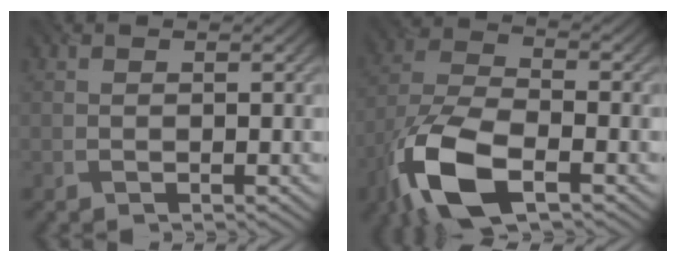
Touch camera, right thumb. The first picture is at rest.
{"total": 12.5, "force": [-6.5, 5.3, 9.3], "torque": [-0.211, -0.020, -0.137]}